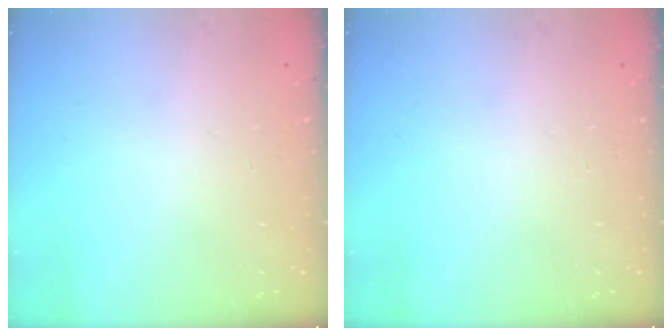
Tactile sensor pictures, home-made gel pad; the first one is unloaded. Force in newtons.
{"total": 0.0}